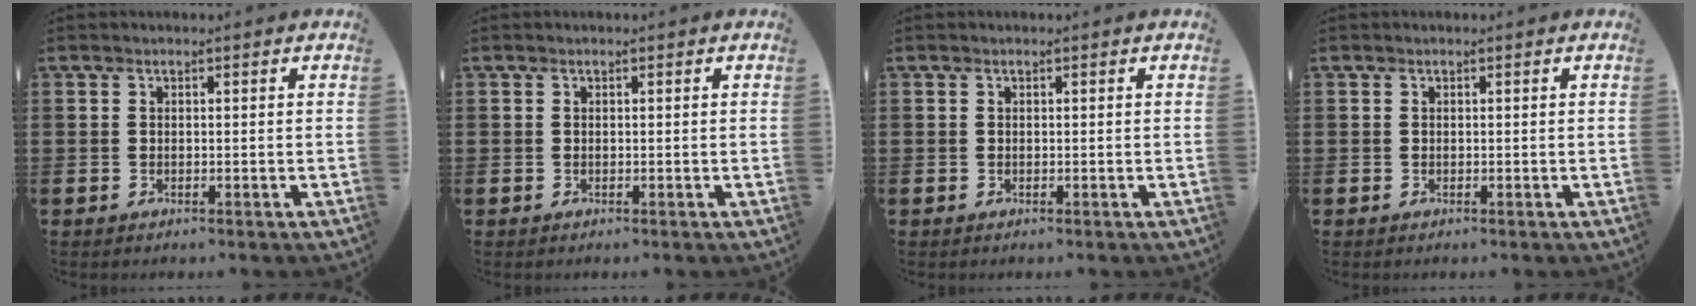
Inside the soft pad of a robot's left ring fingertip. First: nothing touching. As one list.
[{"total": 0.0}, {"total": 0.0}, {"total": 0.0}]